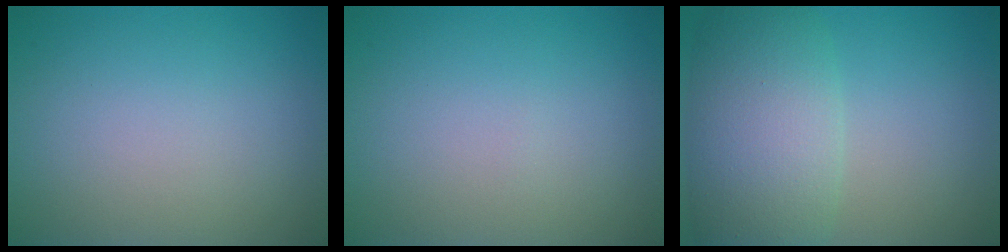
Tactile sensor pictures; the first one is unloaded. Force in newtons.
{"total": 0.0}
{"total": 8.4, "press": 8.4, "slide": 0.4}